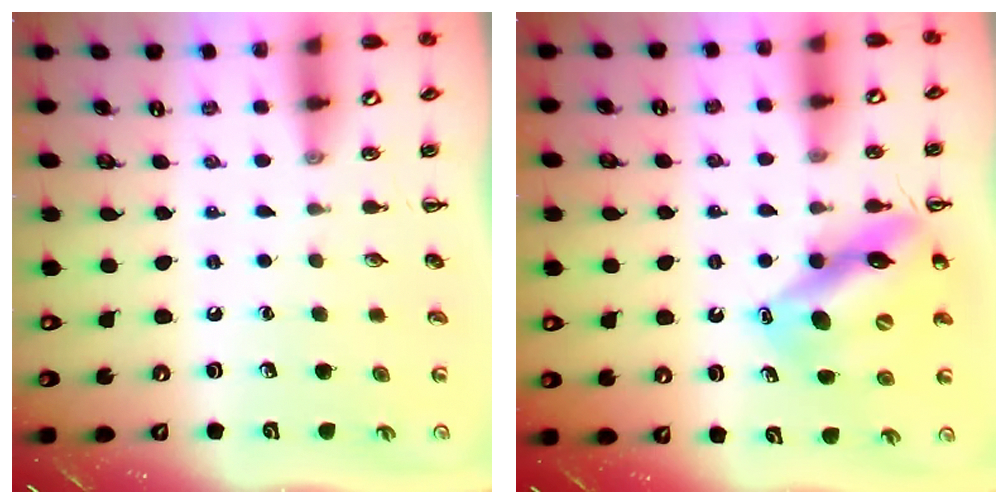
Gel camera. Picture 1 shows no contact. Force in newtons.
{"total": 13.3, "press": 12.7, "slide": 4.0}